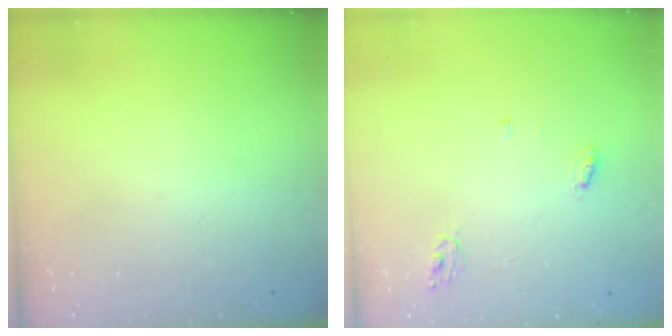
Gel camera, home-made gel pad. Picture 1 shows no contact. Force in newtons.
{"total": 5.1, "press": 5.1, "slide": 0.4}